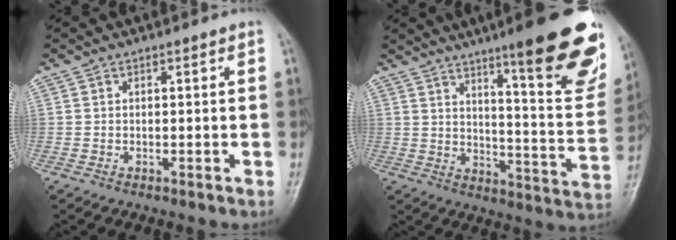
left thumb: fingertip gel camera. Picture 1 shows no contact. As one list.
[{"total": 23.8, "force": [14.6, 4.1, 18.3], "torque": [-0.215, -0.075, 0.203]}]